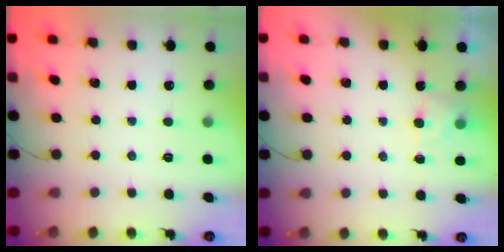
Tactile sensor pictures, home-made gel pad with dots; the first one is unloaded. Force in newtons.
{"total": 3.9, "press": 3.6, "slide": 1.3}